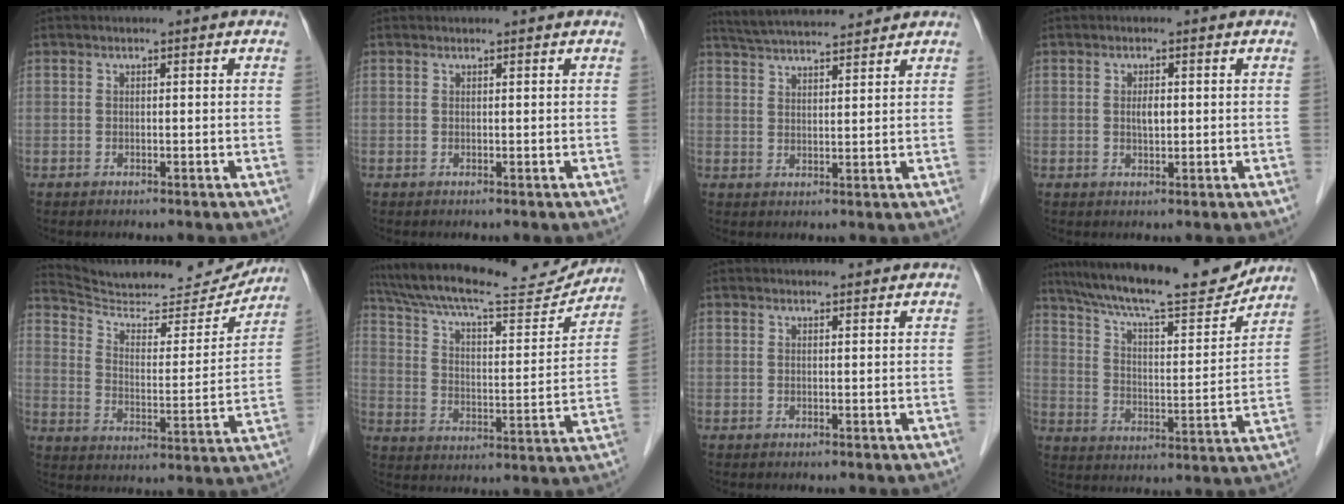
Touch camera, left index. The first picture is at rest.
{"total": 0.0}
{"total": 9.6, "force": [8.9, 0.8, 3.5], "torque": [-0.064, 0.019, 0.138]}
{"total": 1.8, "force": [-0.8, 0.6, 1.4], "torque": [-0.025, -0.006, -0.014]}
{"total": 17.4, "force": [16.8, 2.7, 3.5], "torque": [-0.058, -0.035, 0.241]}
{"total": 21.2, "force": [19.2, 3.8, 8.0], "torque": [-0.141, -0.008, 0.275]}
{"total": 1.8, "force": [1.7, 0.4, 0.1], "torque": [-0.003, 0.004, 0.014]}
{"total": 19.1, "force": [16.7, 2.6, 8.8], "torque": [-0.153, -0.002, 0.247]}